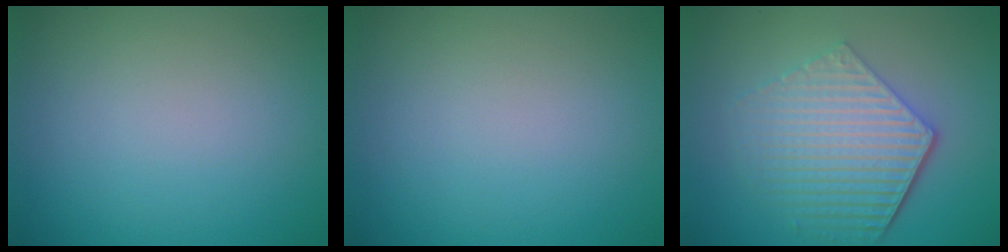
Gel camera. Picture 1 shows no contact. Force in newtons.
{"total": 0.0}
{"total": 6.2, "press": 4.5, "slide": 4.2}